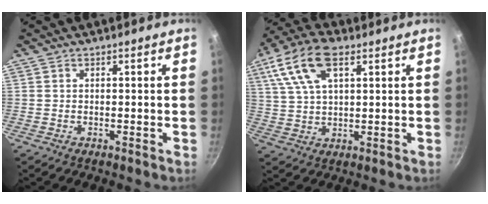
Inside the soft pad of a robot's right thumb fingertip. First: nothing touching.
{"total": 13.0, "force": [5.5, 6.4, 9.9], "torque": [-0.193, 0.007, 0.101]}